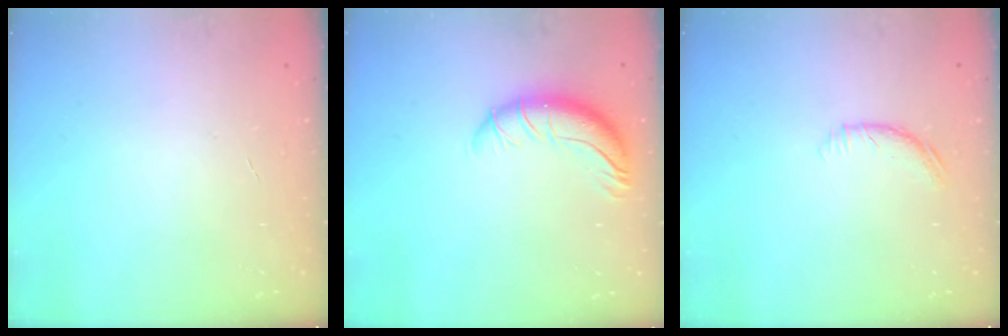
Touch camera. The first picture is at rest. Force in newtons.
{"total": 9.9, "press": 9.6, "slide": 2.1}
{"total": 8.8, "press": 8.6, "slide": 1.8}